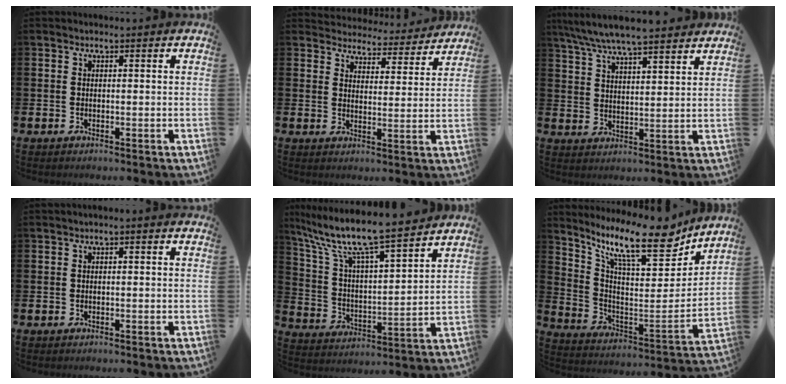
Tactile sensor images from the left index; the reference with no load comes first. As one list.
[{"total": 4.5, "force": [4.3, 1.0, -0.1], "torque": [-0.004, -0.044, 0.071]}, {"total": 7.1, "force": [6.7, 0.5, 2.3], "torque": [-0.073, -0.027, 0.122]}, {"total": 0.6, "force": [-0.5, 0.1, 0.3], "torque": [-0.013, 0.001, -0.007]}, {"total": 10.4, "force": [9.2, 1.2, 4.6], "torque": [-0.134, -0.055, 0.158]}, {"total": 13.6, "force": [10.3, 3.8, 8.0], "torque": [-0.169, -0.066, 0.172]}]